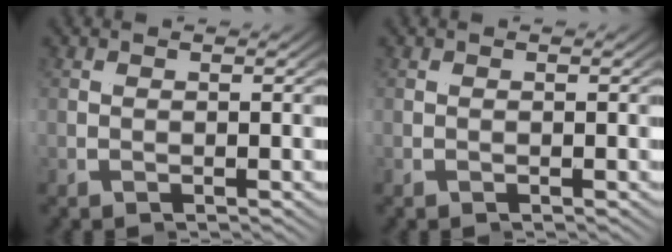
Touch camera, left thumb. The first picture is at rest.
{"total": 0.0}